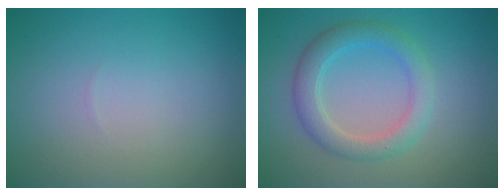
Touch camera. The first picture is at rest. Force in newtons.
{"total": 3.6, "press": 3.6, "slide": 0.0}